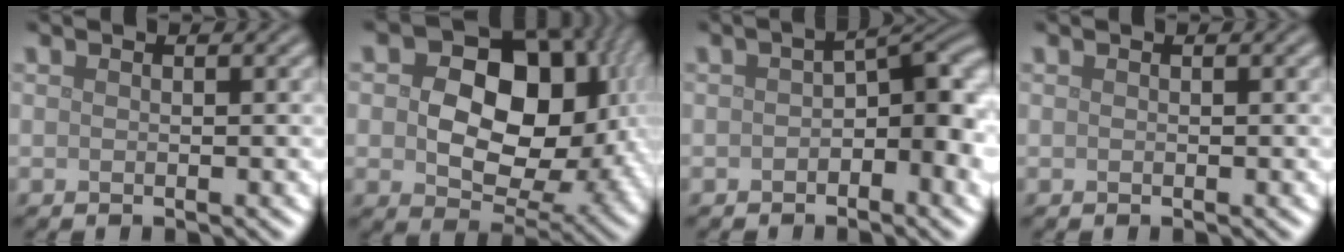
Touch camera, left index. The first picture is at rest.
{"total": 14.0, "force": [1.6, 9.9, 9.8], "torque": [-0.127, -0.002, 0.034]}
{"total": 6.9, "force": [-0.6, 3.3, 6.0], "torque": [-0.063, 0.018, -0.019]}
{"total": 0.0}